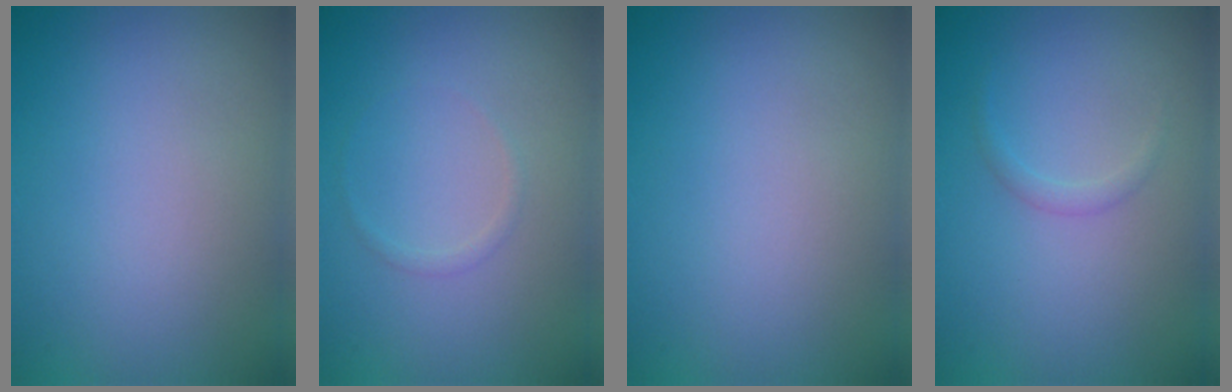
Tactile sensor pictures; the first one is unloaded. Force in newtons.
{"total": 0.6, "press": 0.6, "slide": 0.1}
{"total": 0.0}
{"total": 0.8, "press": 0.8, "slide": 0.1}